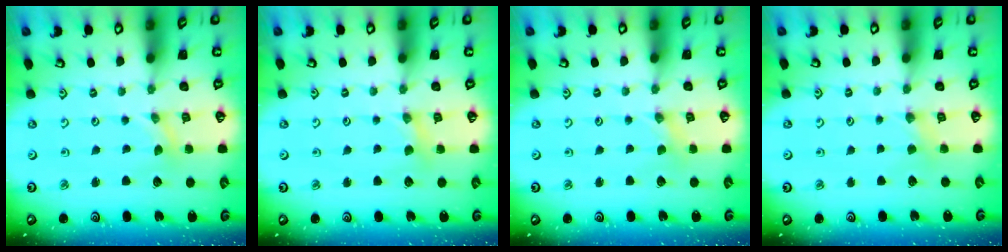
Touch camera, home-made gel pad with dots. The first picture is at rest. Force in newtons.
{"total": 3.6, "press": 3.6, "slide": 0.5}
{"total": 0.0}
{"total": 2.7, "press": 2.7, "slide": 0.4}